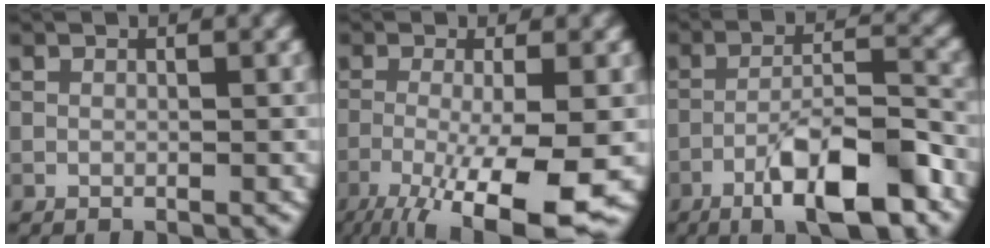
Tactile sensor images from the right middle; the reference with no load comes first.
{"total": 9.7, "force": [-4.3, 2.0, 8.4], "torque": [-0.137, -0.014, -0.072]}
{"total": 9.0, "force": [-5.1, 2.2, 7.1], "torque": [-0.116, 0.012, -0.088]}